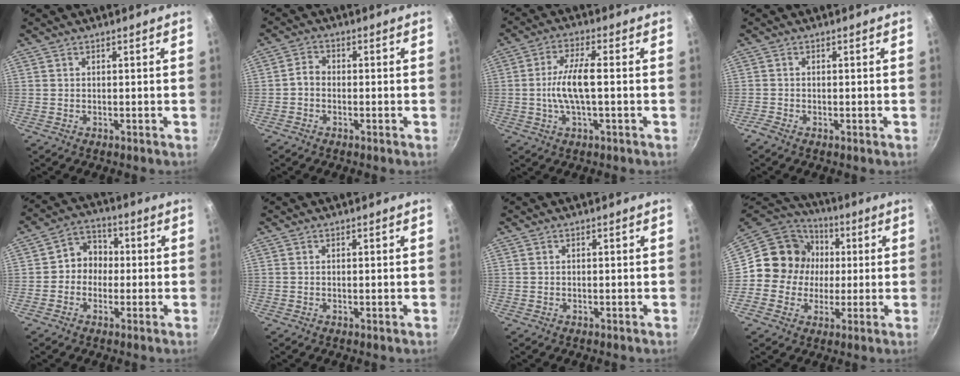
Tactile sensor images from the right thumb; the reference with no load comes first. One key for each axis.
{"total": 2.4, "fx": -0.9, "fy": 1.8, "fz": 1.3, "tx": -0.027, "ty": 0.018, "tz": -0.026}
{"total": 7.9, "fx": -0.7, "fy": 2.2, "fz": 7.6, "tx": -0.154, "ty": 0.017, "tz": -0.018}
{"total": 1.1, "fx": -0.8, "fy": 0.3, "fz": 0.8, "tx": -0.028, "ty": 0.004, "tz": -0.021}
{"total": 6.7, "fx": -0.4, "fy": 6.0, "fz": 3.0, "tx": -0.008, "ty": 0.019, "tz": -0.023}
{"total": 0.0}
{"total": 0.0}
{"total": 14.0, "fx": 0.9, "fy": 13.0, "fz": 5.1, "tx": -0.053, "ty": 0.024, "tz": 0.002}